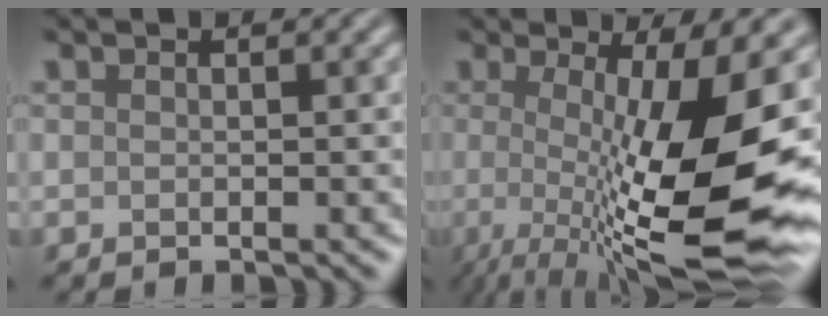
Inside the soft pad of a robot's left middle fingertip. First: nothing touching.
{"total": 13.5, "force": [-1.3, 3.5, 13.0], "torque": [-0.187, -0.016, -0.022]}